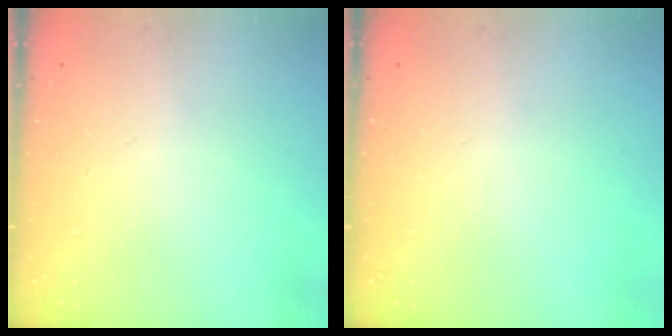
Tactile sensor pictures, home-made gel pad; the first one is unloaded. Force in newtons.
{"total": 0.0}